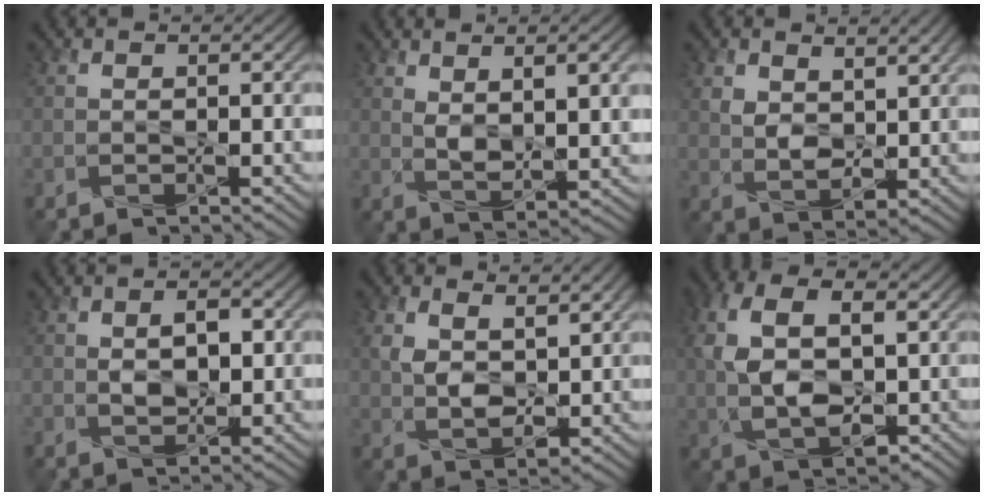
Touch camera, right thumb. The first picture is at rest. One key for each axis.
{"total": 6.9, "fx": 2.3, "fy": 2.8, "fz": 5.9, "tx": -0.113, "ty": -0.005, "tz": 0.044}
{"total": 5.4, "fx": 2.6, "fy": 3.3, "fz": 3.3, "tx": -0.080, "ty": -0.009, "tz": 0.051}
{"total": 3.8, "fx": 0.4, "fy": 2.3, "fz": 3.0, "tx": -0.056, "ty": -0.002, "tz": 0.009}
{"total": 6.1, "fx": 2.1, "fy": 3.6, "fz": 4.4, "tx": -0.097, "ty": -0.007, "tz": 0.041}
{"total": 9.9, "fx": 1.0, "fy": 5.9, "fz": 7.9, "tx": -0.181, "ty": 0.004, "tz": 0.015}